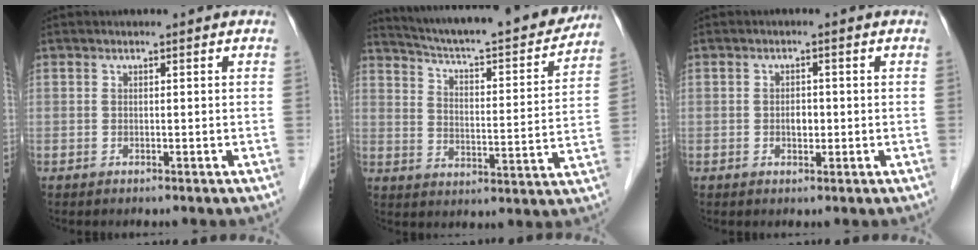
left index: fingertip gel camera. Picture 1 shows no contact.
{"total": 23.2, "force": [21.0, 2.5, 9.6], "torque": [-0.153, -0.025, 0.285]}
{"total": 1.8, "force": [-0.3, 1.1, 1.4], "torque": [-0.023, 0.003, -0.004]}